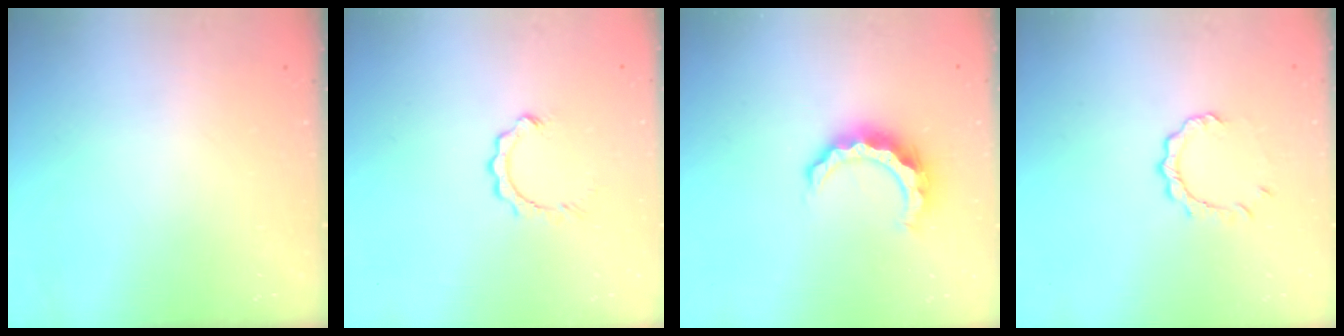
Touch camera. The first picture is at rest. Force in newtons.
{"total": 2.8, "press": 2.8, "slide": 0.2}
{"total": 8.1, "press": 8.0, "slide": 0.3}
{"total": 3.7, "press": 3.7, "slide": 0.3}